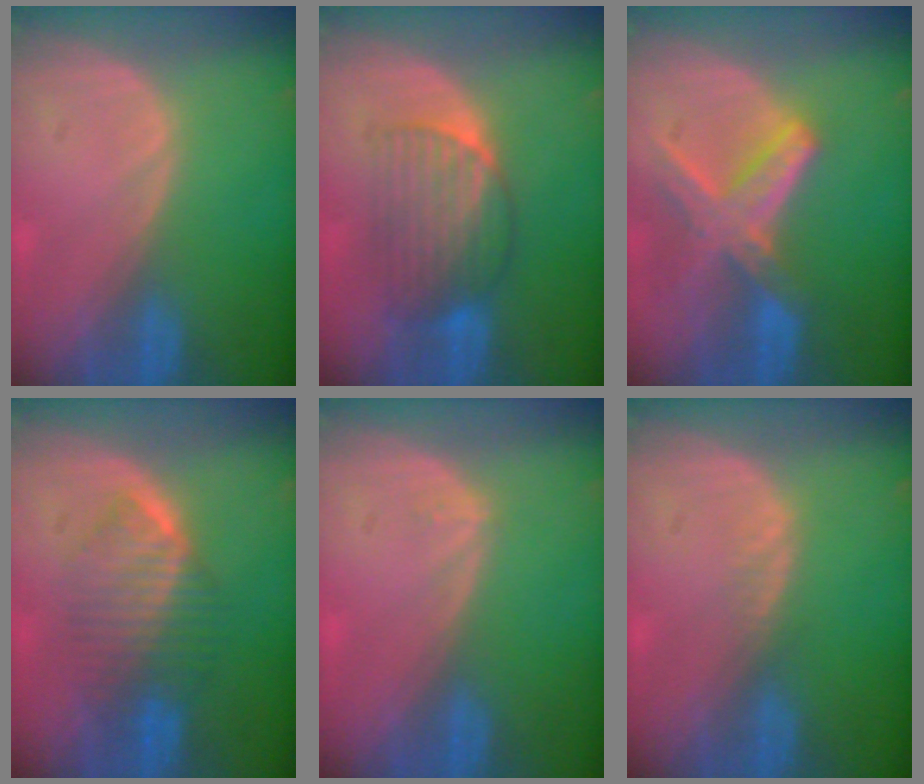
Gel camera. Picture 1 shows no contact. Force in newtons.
{"total": 6.8, "press": 6.7, "slide": 0.9}
{"total": 8.3, "press": 7.3, "slide": 4.0}
{"total": 6.5, "press": 6.5, "slide": 0.9}
{"total": 0.6, "press": 0.4, "slide": 0.5}
{"total": 0.9, "press": 0.9, "slide": 0.2}